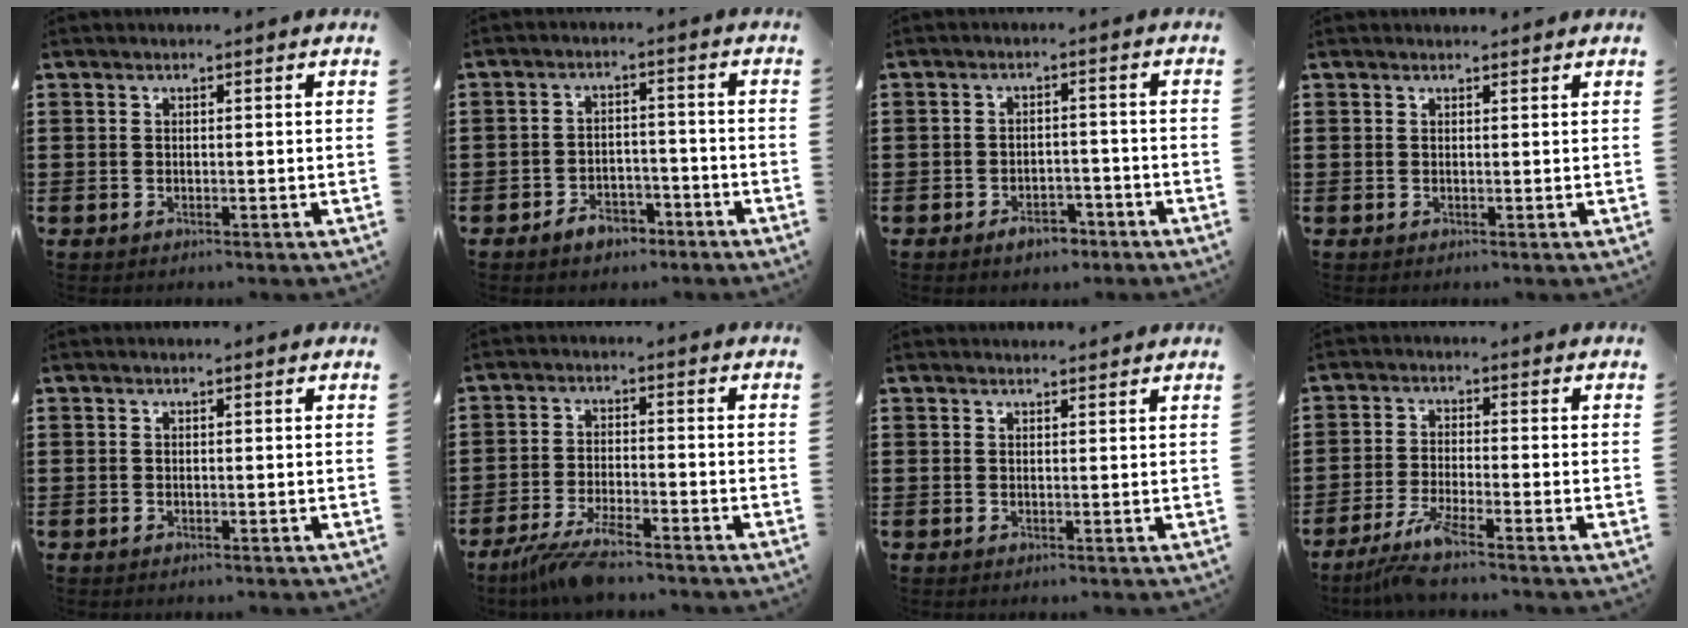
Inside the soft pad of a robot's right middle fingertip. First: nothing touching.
{"total": 3.7, "force": [-3.1, 1.8, 1.0], "torque": [-0.019, 0.010, -0.062]}
{"total": 3.5, "force": [-2.9, 1.6, 1.2], "torque": [-0.021, 0.010, -0.056]}
{"total": 0.7, "force": [0.6, 0.3, 0.0], "torque": [0.006, -0.003, 0.010]}
{"total": 0.0}
{"total": 5.6, "force": [-4.6, 0.6, 3.1], "torque": [-0.078, -0.015, -0.091]}
{"total": 1.1, "force": [1.1, 0.2, 0.0], "torque": [0.005, -0.002, 0.020]}
{"total": 4.6, "force": [-3.6, -0.3, 2.9], "torque": [-0.069, -0.019, -0.071]}